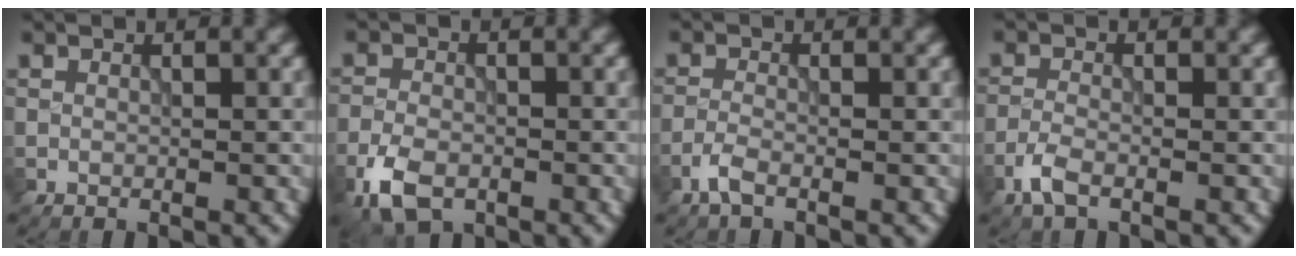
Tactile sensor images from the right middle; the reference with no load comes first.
{"total": 4.6, "force": [-2.6, 2.5, 2.8], "torque": [-0.061, -0.006, -0.058]}
{"total": 1.7, "force": [-1.2, 0.5, 1.2], "torque": [-0.031, 0.000, -0.032]}
{"total": 2.2, "force": [-1.4, 0.8, 1.5], "torque": [-0.038, -0.001, -0.037]}